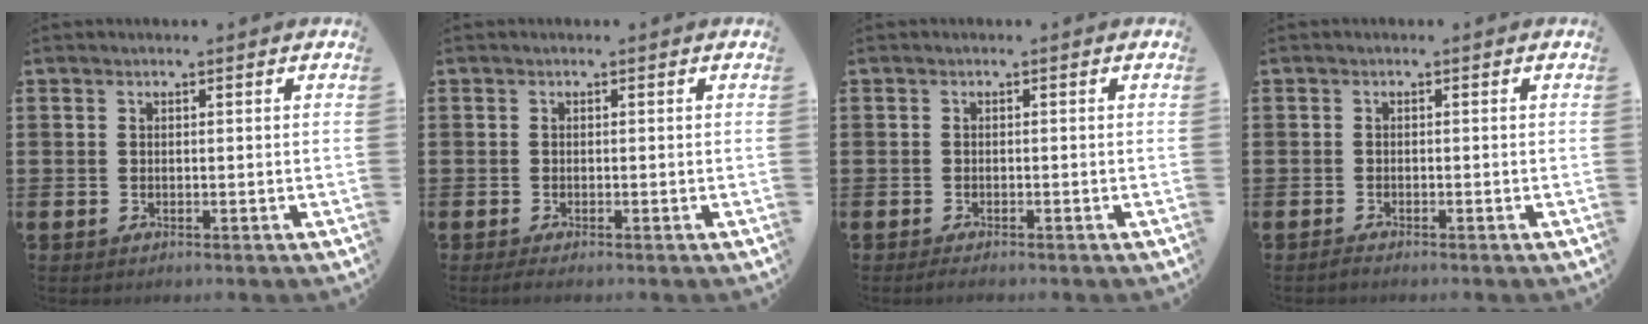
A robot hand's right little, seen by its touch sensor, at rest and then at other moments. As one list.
[{"total": 0.6, "force": [-0.3, 0.1, 0.6], "torque": [-0.008, -0.002, -0.006]}, {"total": 0.7, "force": [-0.5, 0.1, 0.4], "torque": [-0.009, -0.002, -0.011]}, {"total": 0.6, "force": [-0.5, 0.0, 0.2], "torque": [-0.006, -0.003, -0.010]}]